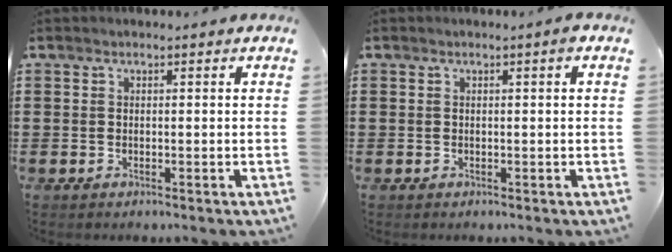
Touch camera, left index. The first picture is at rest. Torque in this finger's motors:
{"motor_torque": [1.75, 0.39, 0.21, 0.01]}